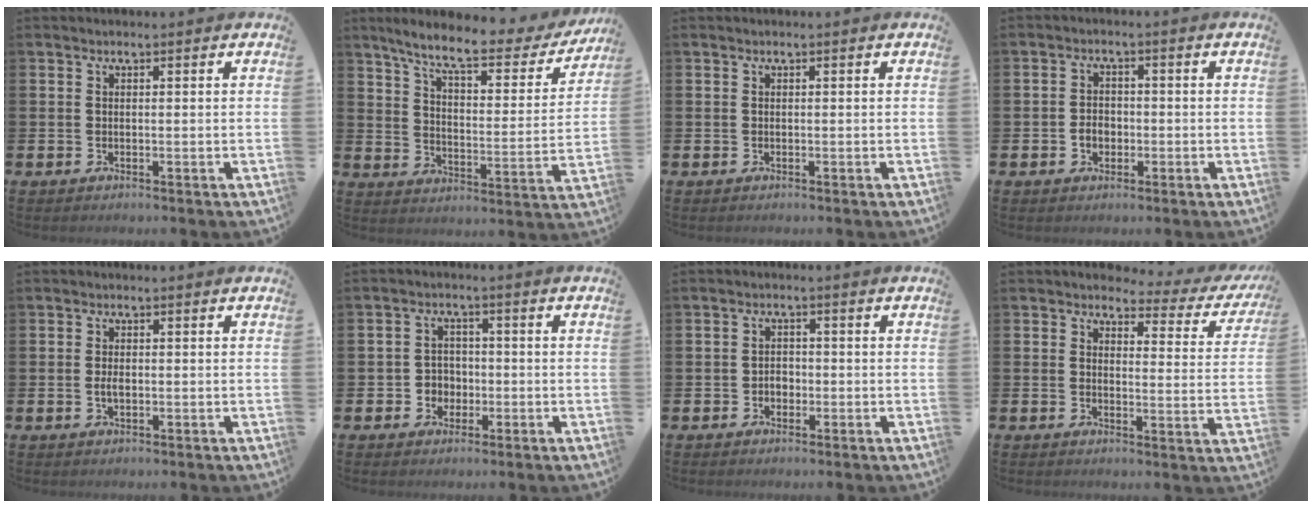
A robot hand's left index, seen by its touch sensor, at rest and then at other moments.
{"total": 8.5, "force": [7.1, 1.7, 4.2], "torque": [-0.098, -0.047, 0.114]}
{"total": 0.0}
{"total": 2.5, "force": [-0.8, 2.1, 1.1], "torque": [-0.016, 0.002, -0.021]}
{"total": 1.6, "force": [-0.2, 0.9, 1.4], "torque": [-0.026, 0.004, -0.006]}
{"total": 3.0, "force": [-0.8, 2.9, 0.4], "torque": [-0.021, 0.005, -0.023]}
{"total": 1.9, "force": [-0.7, 1.6, 0.8], "torque": [-0.009, 0.002, -0.018]}
{"total": 2.5, "force": [1.8, 1.5, 0.7], "torque": [-0.018, -0.020, 0.020]}